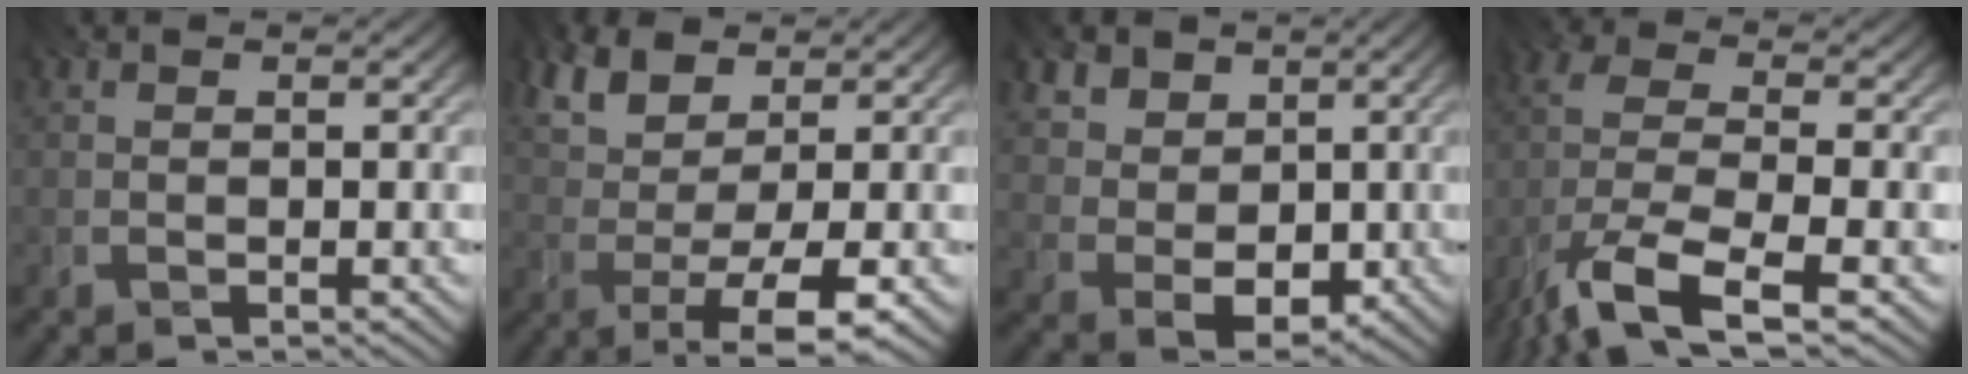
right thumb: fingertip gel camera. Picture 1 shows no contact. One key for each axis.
{"total": 8.7, "fx": 1.9, "fy": 3.6, "fz": 7.7, "tx": -0.158, "ty": 0.000, "tz": 0.027}
{"total": 6.8, "fx": 2.2, "fy": 5.4, "fz": 3.5, "tx": -0.100, "ty": -0.006, "tz": 0.041}
{"total": 10.6, "fx": -6.9, "fy": 2.5, "fz": 7.6, "tx": -0.158, "ty": -0.019, "tz": -0.144}